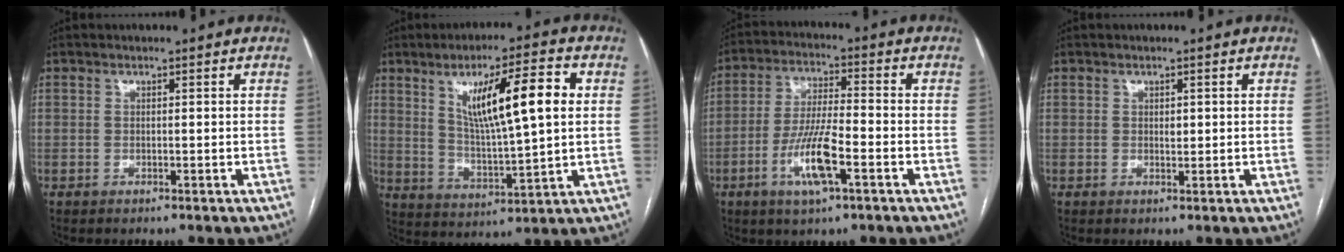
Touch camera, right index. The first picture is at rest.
{"total": 13.5, "force": [4.0, 1.5, 12.8], "torque": [-0.213, 0.007, 0.071]}
{"total": 9.8, "force": [-3.9, 1.6, 8.8], "torque": [-0.176, -0.006, -0.071]}
{"total": 0.9, "force": [0.2, 0.5, 0.7], "torque": [-0.010, 0.000, 0.004]}